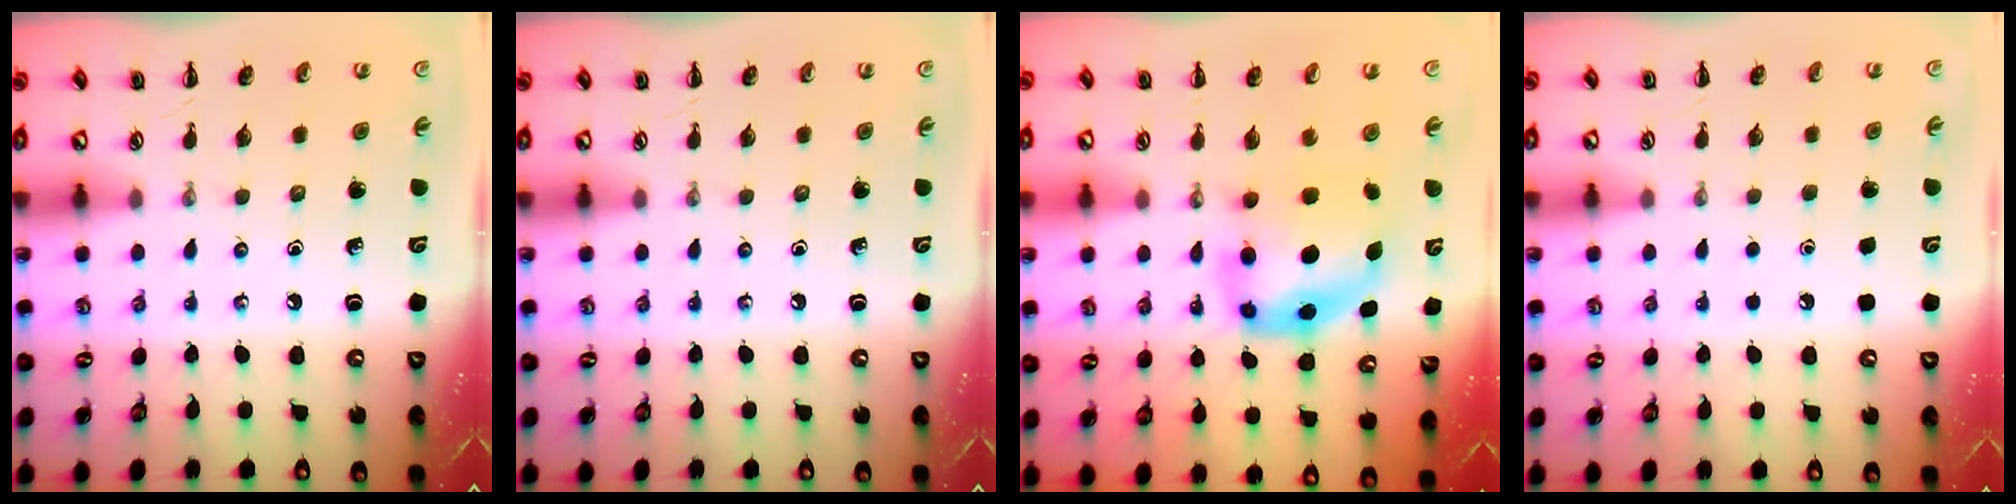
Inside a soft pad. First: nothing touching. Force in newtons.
{"total": 0.0}
{"total": 5.9, "press": 5.7, "slide": 1.3}
{"total": 2.3, "press": 2.3, "slide": 0.1}